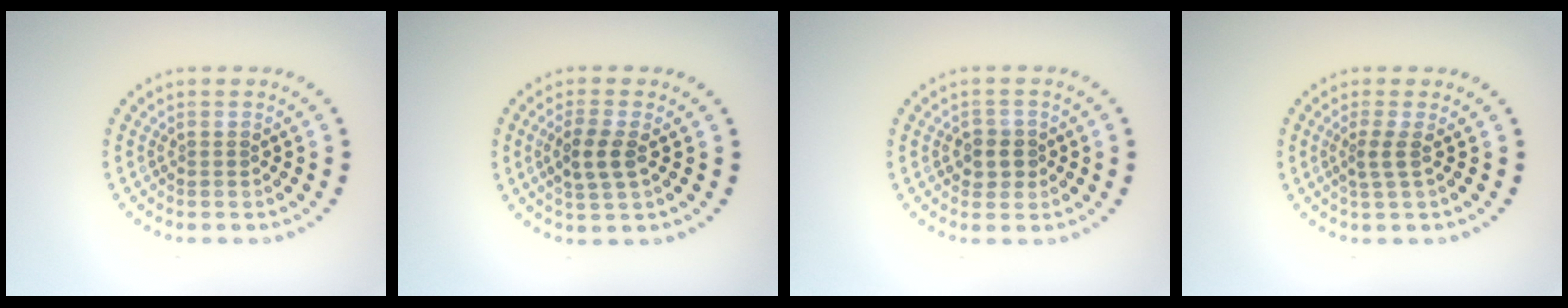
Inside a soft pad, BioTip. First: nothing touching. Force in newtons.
{"total": 2.8, "press": 2.7, "slide": 0.8}
{"total": 2.1, "press": 1.9, "slide": 0.8}
{"total": 1.8, "press": 1.3, "slide": 1.3}